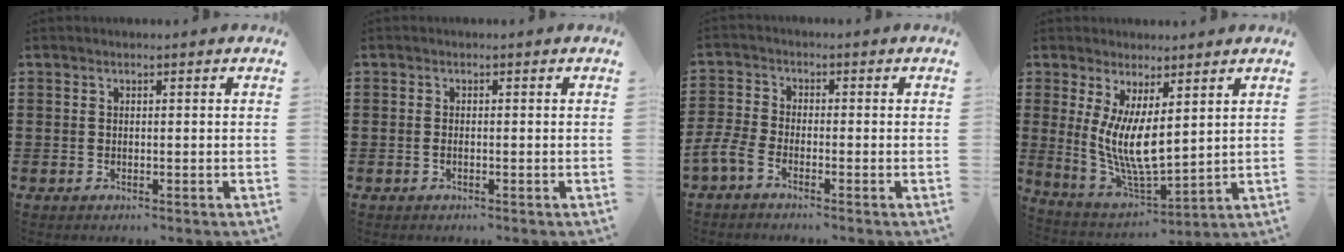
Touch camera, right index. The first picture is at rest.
{"total": 0.6, "force": [-0.3, 0.2, 0.5], "torque": [-0.012, -0.005, -0.004]}
{"total": 3.3, "force": [-2.6, 1.0, 1.7], "torque": [-0.060, -0.007, -0.059]}
{"total": 8.3, "force": [1.7, 2.6, 7.7], "torque": [-0.168, -0.020, 0.031]}